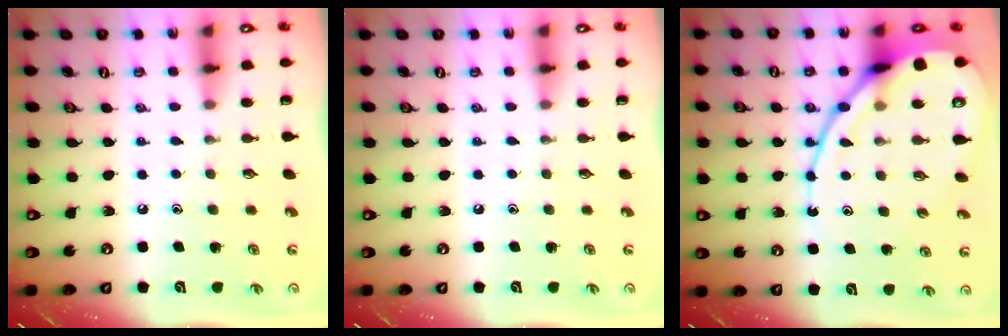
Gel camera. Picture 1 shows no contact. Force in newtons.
{"total": 0.0}
{"total": 14.2, "press": 14.1, "slide": 1.0}